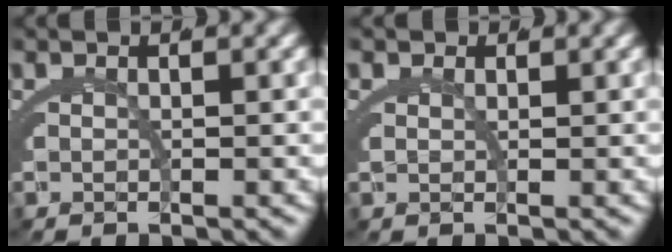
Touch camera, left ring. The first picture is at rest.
{"total": 1.4, "force": [1.0, 0.8, 0.5], "torque": [-0.016, -0.008, 0.024]}